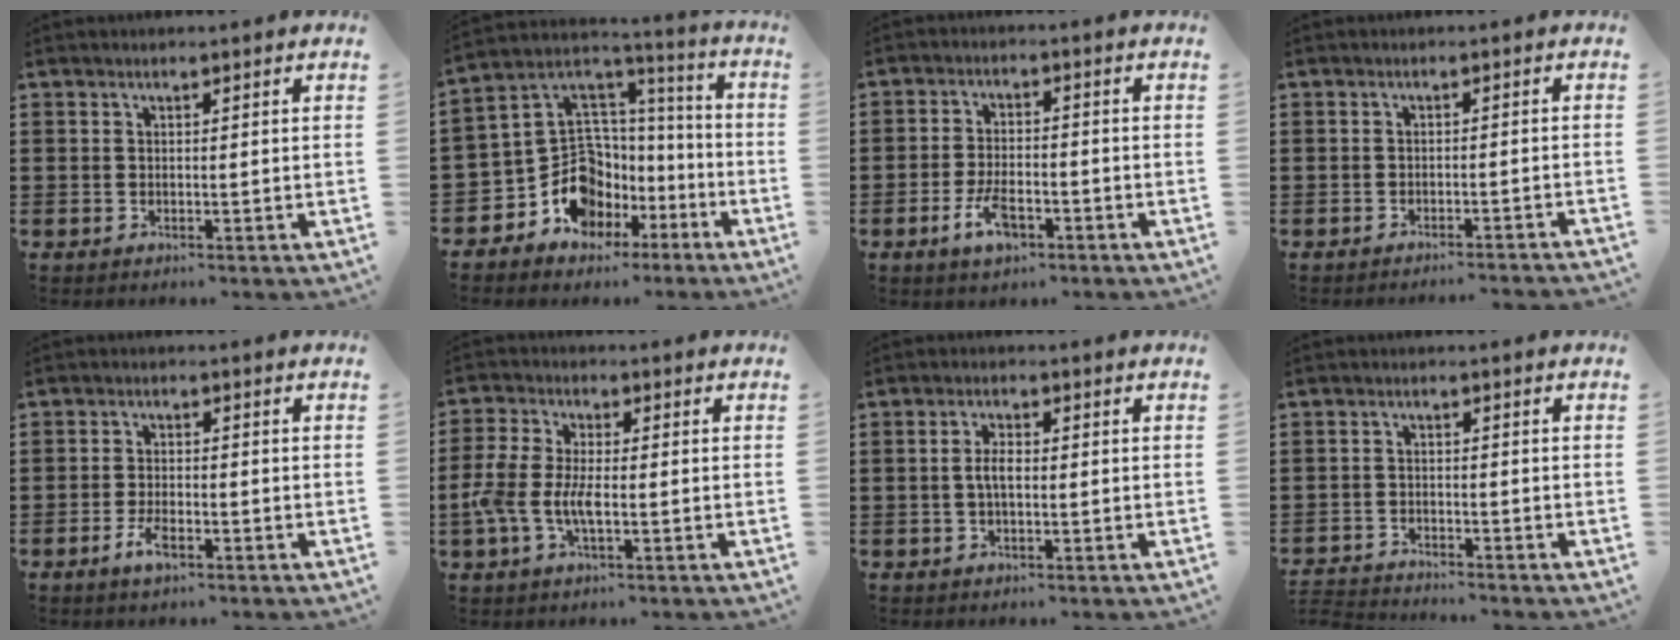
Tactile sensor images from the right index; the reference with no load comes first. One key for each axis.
{"total": 11.2, "fx": -4.0, "fy": 9.7, "fz": 3.8, "tx": -0.132, "ty": -0.018, "tz": -0.071}
{"total": 5.5, "fx": -2.8, "fy": 2.5, "fz": 4.0, "tx": -0.091, "ty": 0.001, "tz": -0.056}
{"total": 2.0, "fx": -1.9, "fy": -0.5, "fz": 0.3, "tx": -0.005, "ty": 0.002, "tz": -0.038}
{"total": 3.5, "fx": -1.9, "fy": 1.4, "fz": 2.6, "tx": -0.057, "ty": -0.001, "tz": -0.038}
{"total": 6.3, "fx": -2.0, "fy": 2.8, "fz": 5.3, "tx": -0.132, "ty": -0.007, "tz": -0.045}
{"total": 2.9, "fx": -0.5, "fy": 1.1, "fz": 2.6, "tx": -0.056, "ty": -0.001, "tz": -0.012}
{"total": 2.8, "fx": -2.7, "fy": 0.0, "fz": -0.4, "tx": -0.002, "ty": -0.001, "tz": -0.060}